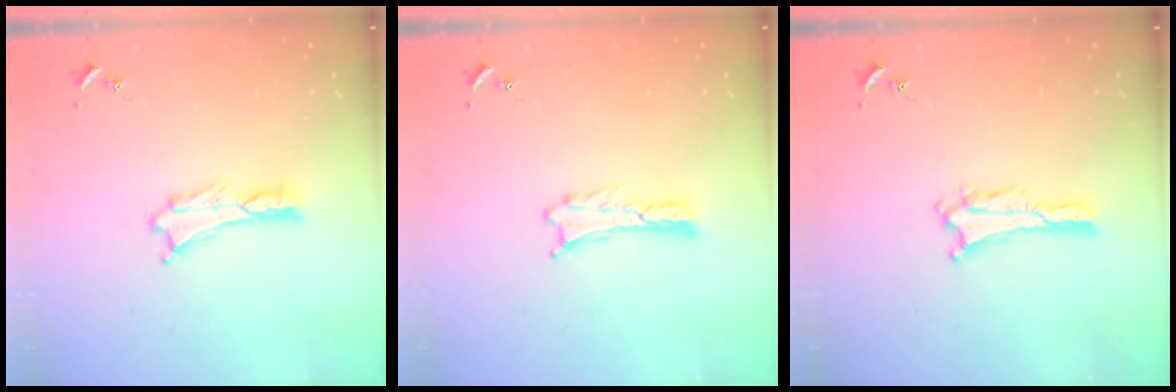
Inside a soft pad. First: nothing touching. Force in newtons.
{"total": 0.0}
{"total": 1.3, "press": 1.3, "slide": 0.4}